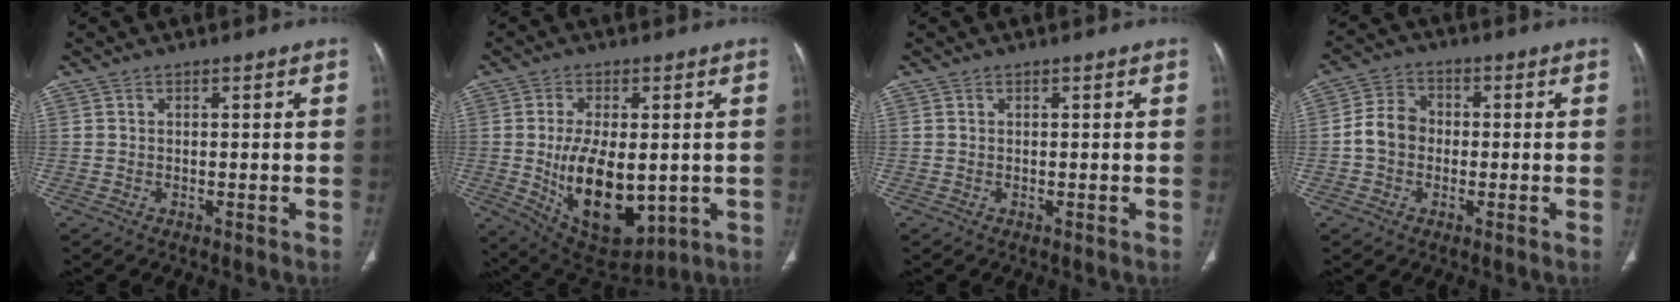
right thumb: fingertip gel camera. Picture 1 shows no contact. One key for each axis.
{"total": 16.5, "fx": -1.6, "fy": 8.9, "fz": 13.8, "tx": -0.214, "ty": -0.018, "tz": 0.001}
{"total": 0.0}
{"total": 6.4, "fx": -0.8, "fy": 5.3, "fz": 3.5, "tx": -0.050, "ty": 0.020, "tz": -0.025}